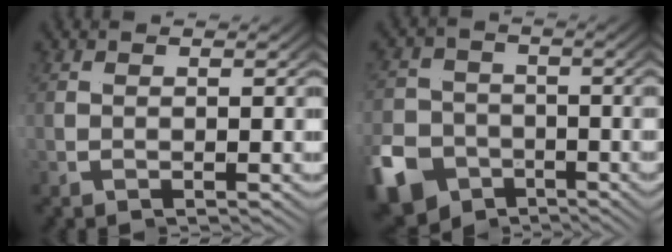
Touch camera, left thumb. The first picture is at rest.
{"total": 12.0, "force": [-3.6, 9.8, 5.8], "torque": [-0.120, -0.040, -0.058]}